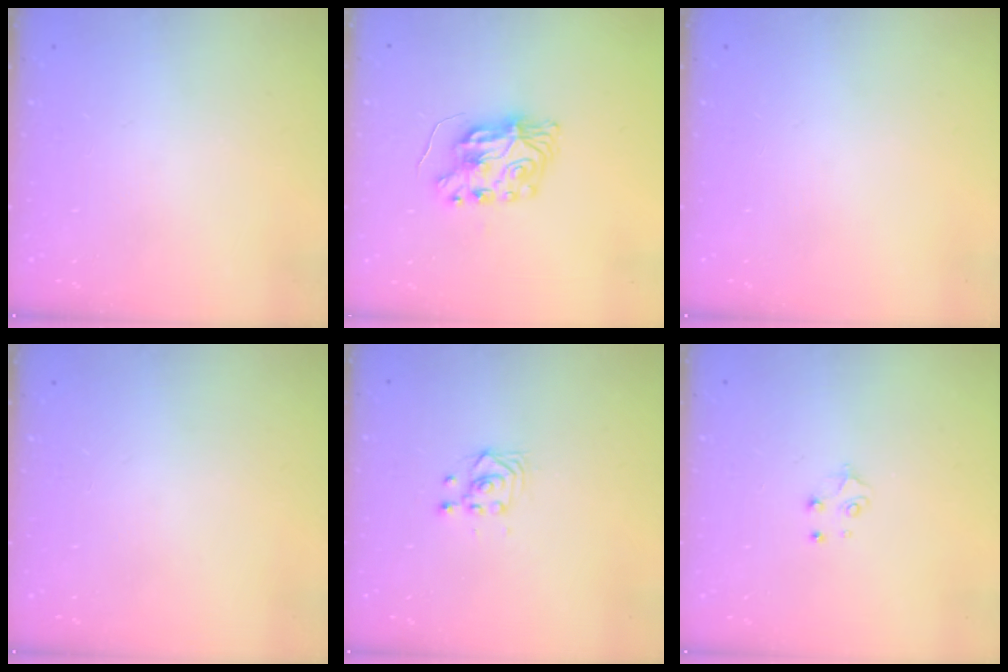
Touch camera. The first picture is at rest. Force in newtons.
{"total": 8.3, "press": 8.2, "slide": 0.2}
{"total": 0.0}
{"total": 0.0}
{"total": 2.9, "press": 2.9, "slide": 0.6}
{"total": 4.5, "press": 4.5, "slide": 0.6}